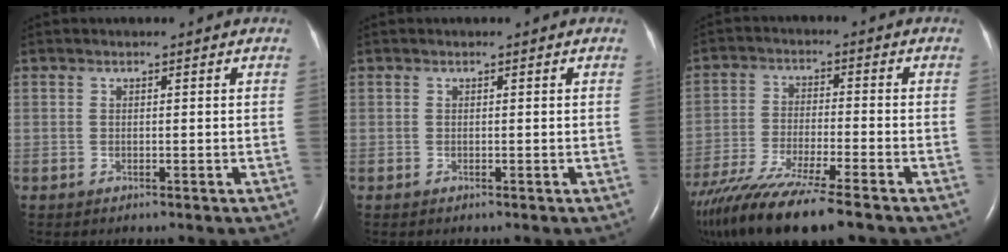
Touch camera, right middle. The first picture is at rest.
{"total": 0.0}
{"total": 15.9, "force": [-12.2, 1.2, 10.0], "torque": [-0.201, -0.050, -0.213]}